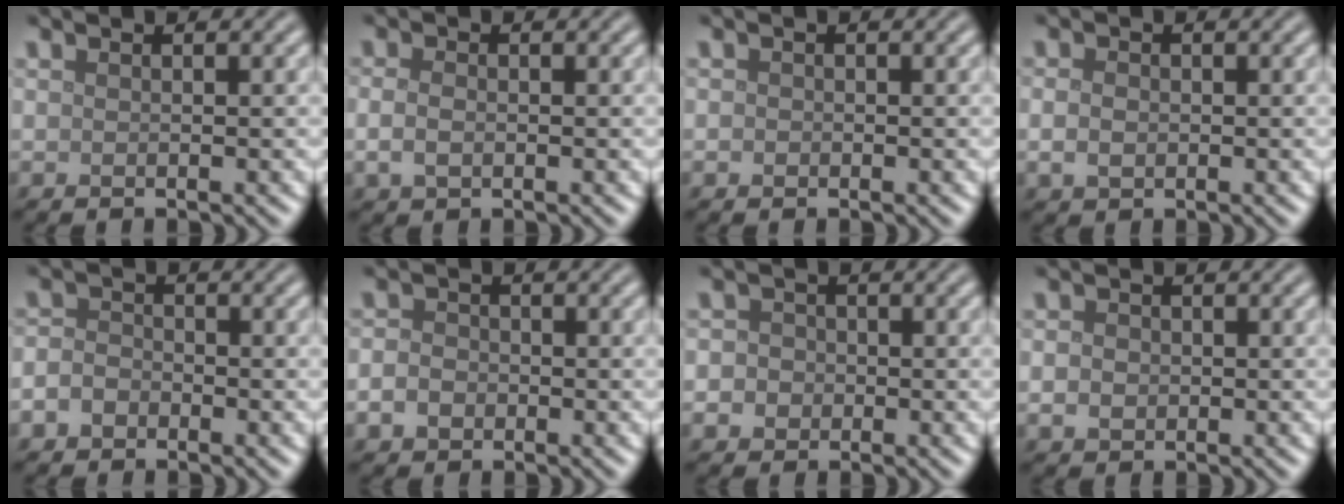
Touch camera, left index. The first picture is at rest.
{"total": 1.9, "force": [-0.2, 1.3, 1.3], "torque": [-0.031, -0.001, -0.006]}
{"total": 0.6, "force": [-0.2, 0.6, 0.2], "torque": [-0.001, -0.003, -0.004]}
{"total": 1.8, "force": [-0.1, 1.4, 1.2], "torque": [-0.024, 0.000, -0.004]}
{"total": 2.2, "force": [-1.0, 1.7, 0.9], "torque": [-0.012, 0.001, -0.026]}
{"total": 2.6, "force": [-0.7, 2.2, 1.2], "torque": [-0.012, -0.001, -0.016]}
{"total": 3.6, "force": [-0.3, 3.3, 1.3], "torque": [0.001, 0.019, -0.035]}
{"total": 1.8, "force": [-0.1, 1.6, 0.9], "torque": [-0.015, -0.002, -0.006]}